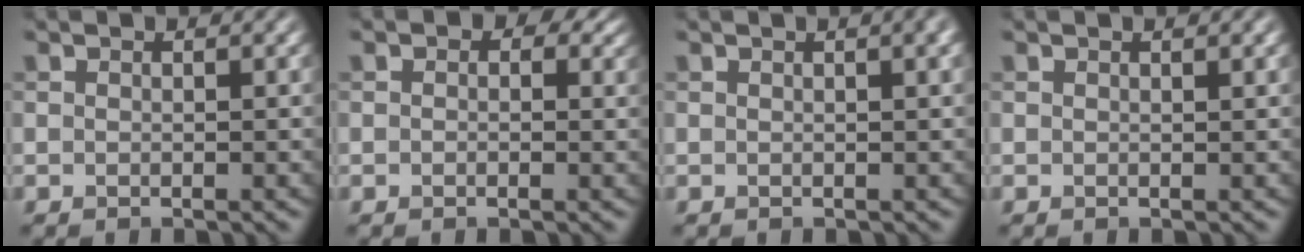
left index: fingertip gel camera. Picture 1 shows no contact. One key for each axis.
{"total": 3.0, "fx": 1.1, "fy": 2.0, "fz": 1.9, "tx": -0.006, "ty": 0.002, "tz": -0.001}
{"total": 2.9, "fx": 1.1, "fy": 1.0, "fz": 2.4, "tx": -0.016, "ty": 0.006, "tz": 0.011}
{"total": 0.8, "fx": 0.5, "fy": 0.1, "fz": 0.6, "tx": -0.009, "ty": 0.004, "tz": 0.009}